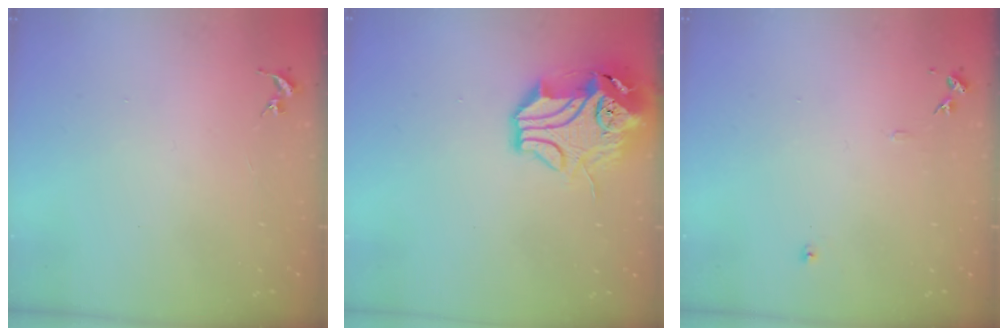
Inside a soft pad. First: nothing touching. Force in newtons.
{"total": 16.1, "press": 15.9, "slide": 2.5}
{"total": 6.5, "press": 6.5, "slide": 0.7}